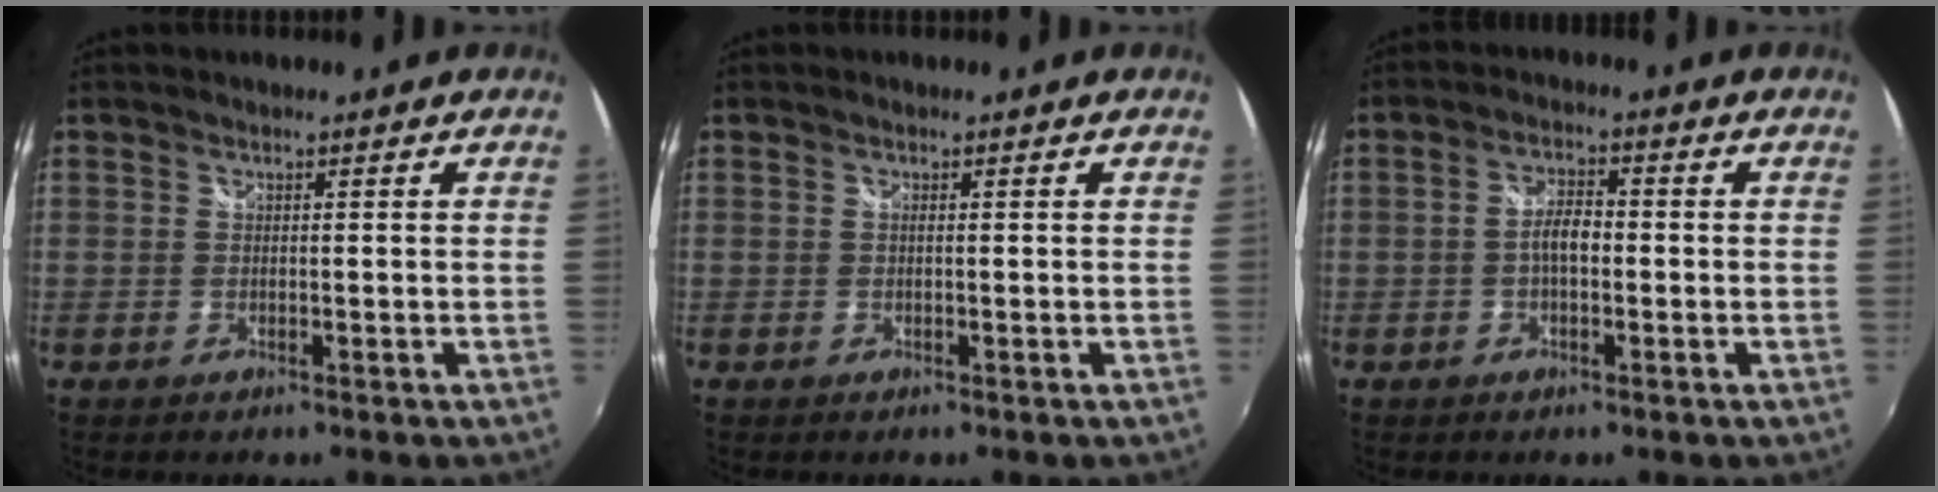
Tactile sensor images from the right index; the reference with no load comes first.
{"total": 0.0}
{"total": 3.4, "force": [-0.7, 1.5, 3.0], "torque": [-0.058, 0.008, -0.014]}